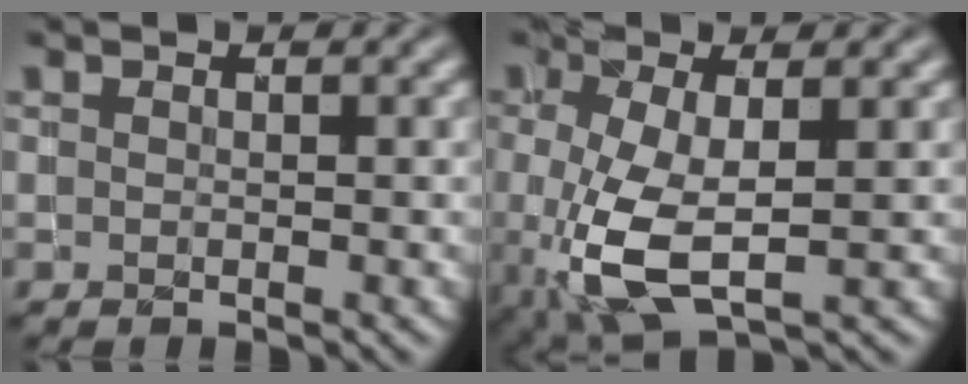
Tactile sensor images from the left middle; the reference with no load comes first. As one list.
[{"total": 5.9, "force": [-1.2, 2.4, 5.3], "torque": [-0.124, -0.010, -0.017]}]